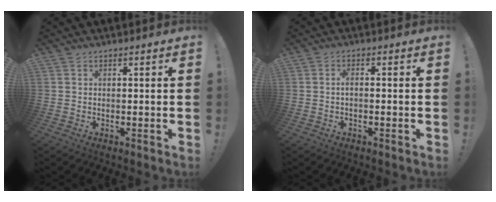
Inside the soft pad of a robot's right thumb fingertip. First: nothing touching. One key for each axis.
{"total": 2.0, "fx": -0.6, "fy": 0.7, "fz": 1.7, "tx": -0.034, "ty": 0.007, "tz": -0.011}